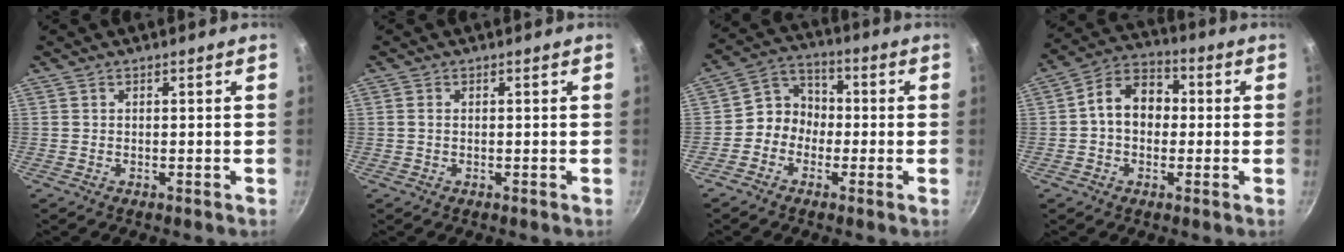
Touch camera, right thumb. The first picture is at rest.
{"total": 0.8, "force": [0.0, 0.6, 0.5], "torque": [-0.012, 0.002, -0.001]}
{"total": 7.2, "force": [-1.6, 6.4, 2.9], "torque": [-0.010, 0.033, -0.048]}
{"total": 10.1, "force": [0.2, 7.7, 6.6], "torque": [-0.069, 0.031, -0.016]}